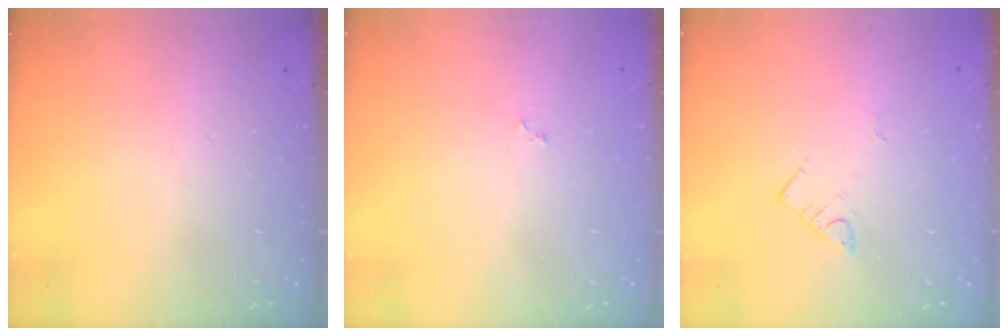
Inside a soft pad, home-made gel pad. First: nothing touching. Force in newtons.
{"total": 2.2, "press": 2.1, "slide": 0.3}
{"total": 2.9, "press": 2.9, "slide": 0.3}